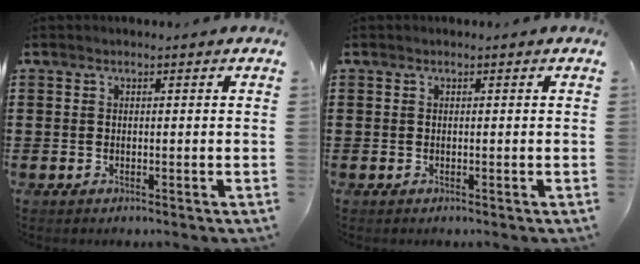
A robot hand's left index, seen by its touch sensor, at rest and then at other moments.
{"total": 0.0}